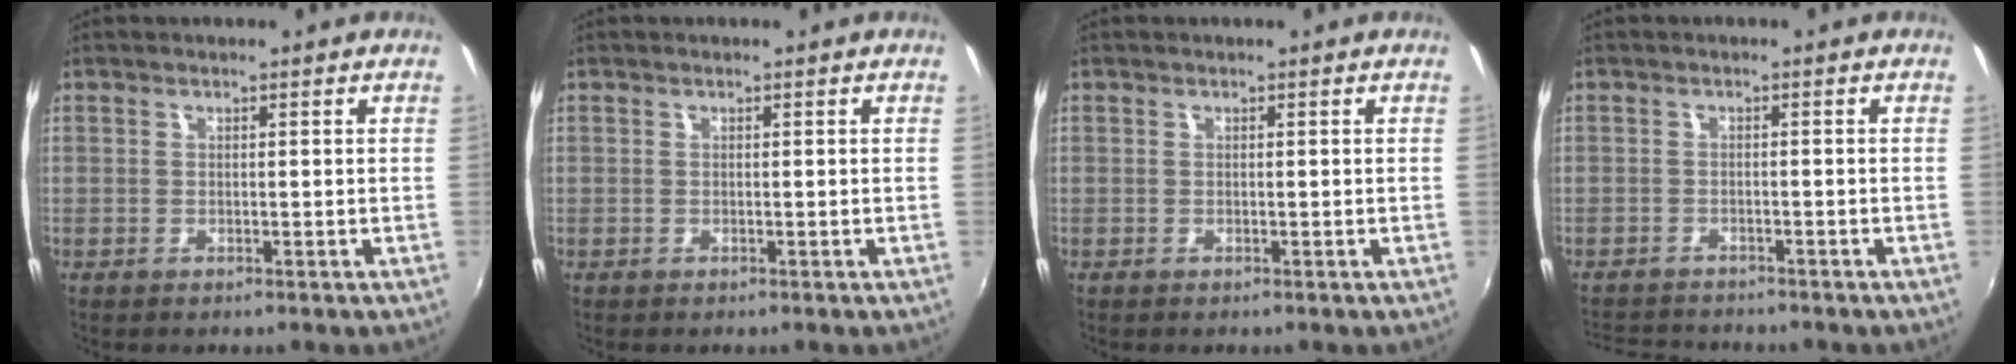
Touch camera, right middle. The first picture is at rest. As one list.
[{"total": 0.0}, {"total": 0.0}, {"total": 6.2, "force": [-5.9, 1.5, 1.4], "torque": [-0.048, -0.006, -0.097]}]